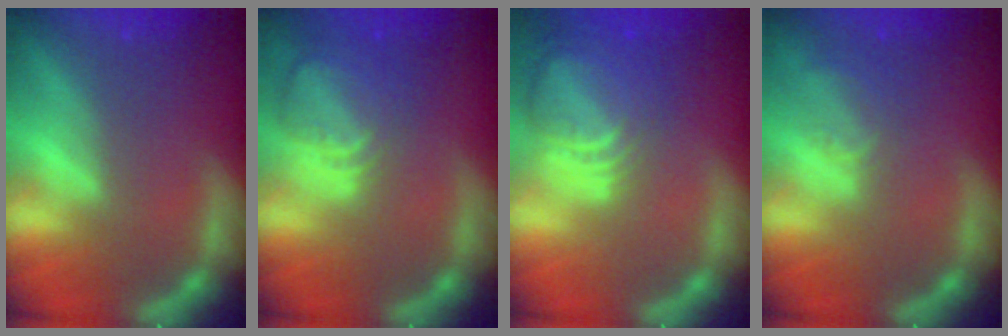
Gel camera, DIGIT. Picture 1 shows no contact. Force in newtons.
{"total": 6.1}
{"total": 9.0}
{"total": 2.5}